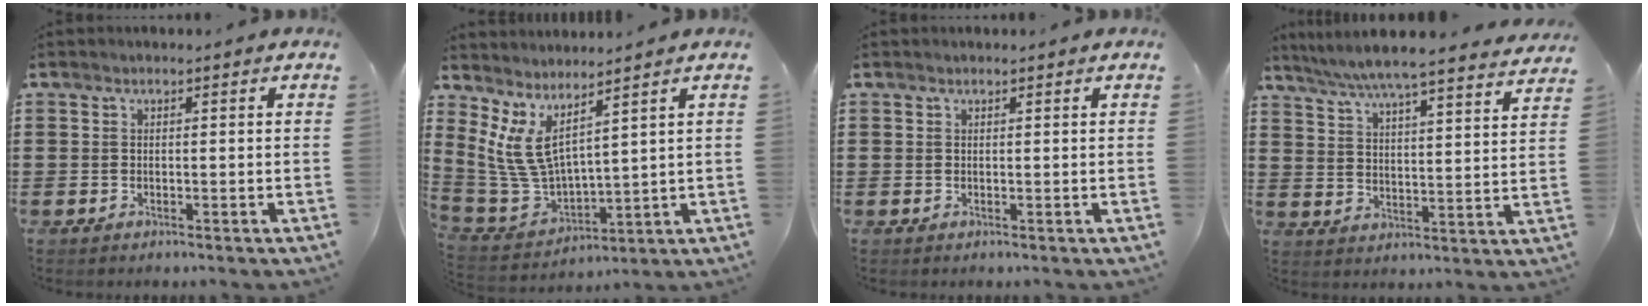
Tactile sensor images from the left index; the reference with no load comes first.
{"total": 7.6, "force": [3.9, 3.2, 5.7], "torque": [-0.161, -0.036, 0.066]}
{"total": 0.0}
{"total": 6.3, "force": [5.8, -0.6, 2.2], "torque": [-0.067, -0.039, 0.099]}